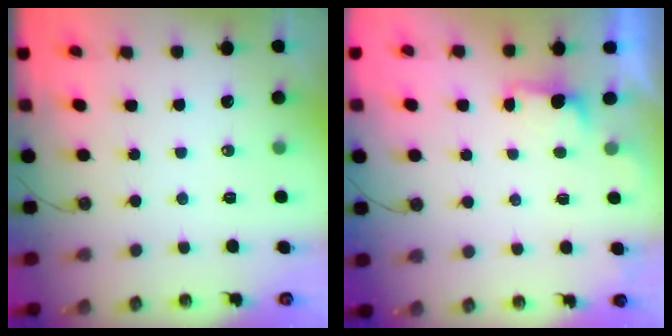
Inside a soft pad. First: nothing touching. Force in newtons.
{"total": 1.6, "press": 1.4, "slide": 0.8}